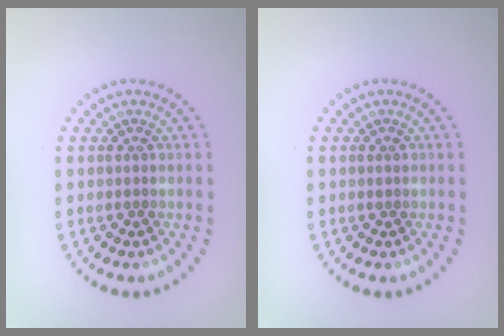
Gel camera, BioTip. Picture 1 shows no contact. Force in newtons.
{"total": 0.6, "press": 0.6, "slide": 0.0}